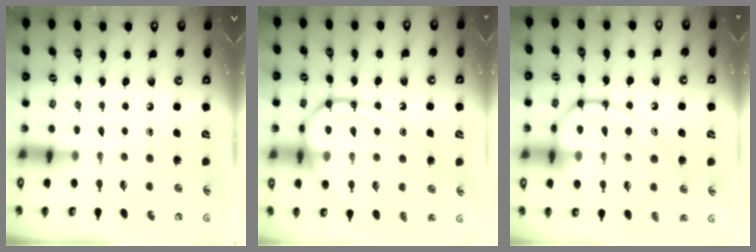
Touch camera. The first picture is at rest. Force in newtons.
{"total": 15.4, "press": 15.3, "slide": 1.4}
{"total": 15.4, "press": 15.3, "slide": 1.4}